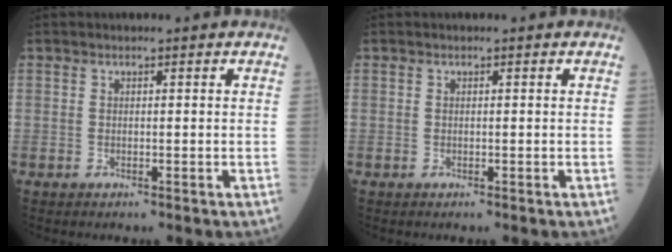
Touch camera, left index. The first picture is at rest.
{"total": 0.0}